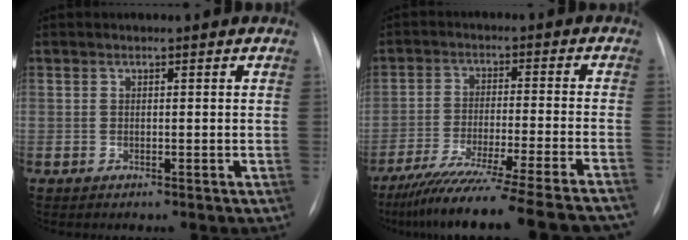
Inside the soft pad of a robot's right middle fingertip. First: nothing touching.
{"total": 24.4, "force": [-21.2, -1.0, 12.0], "torque": [-0.143, -0.063, -0.310]}